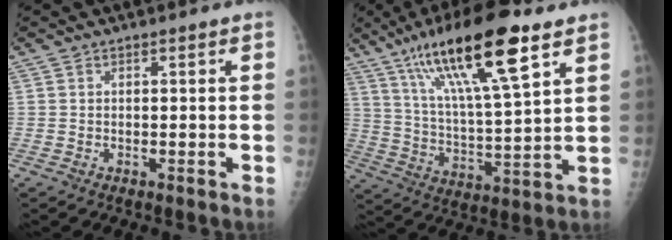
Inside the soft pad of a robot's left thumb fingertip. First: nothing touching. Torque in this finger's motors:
{"motor_torque": [0.92, 0.05, 1.62, -1.17, 0.54]}